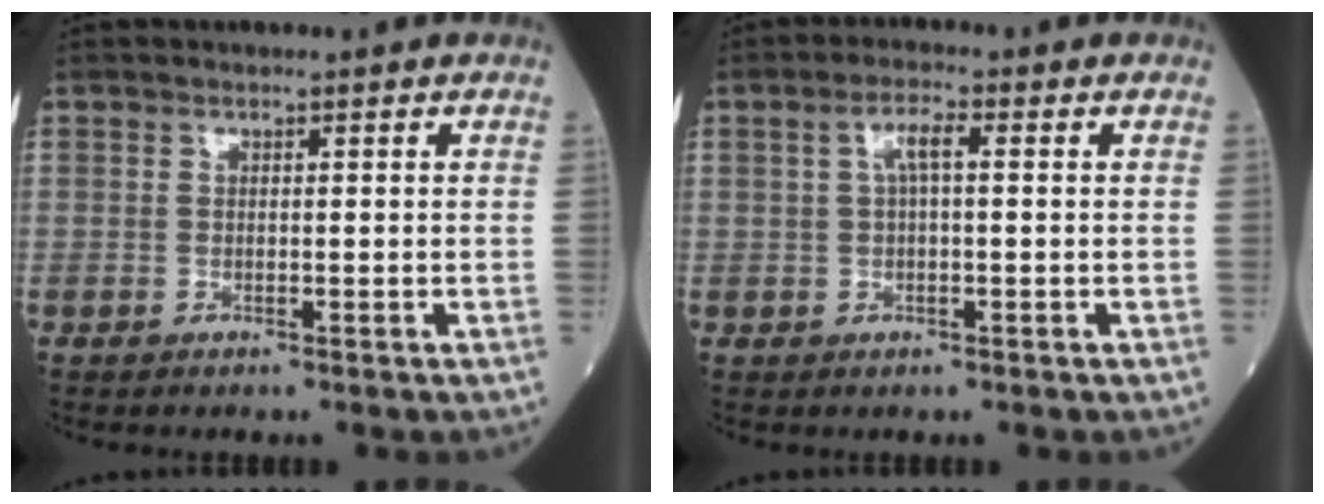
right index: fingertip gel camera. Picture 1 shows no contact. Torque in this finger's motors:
{"motor_torque": [0.19, 0.23, 0.07, 0.03]}